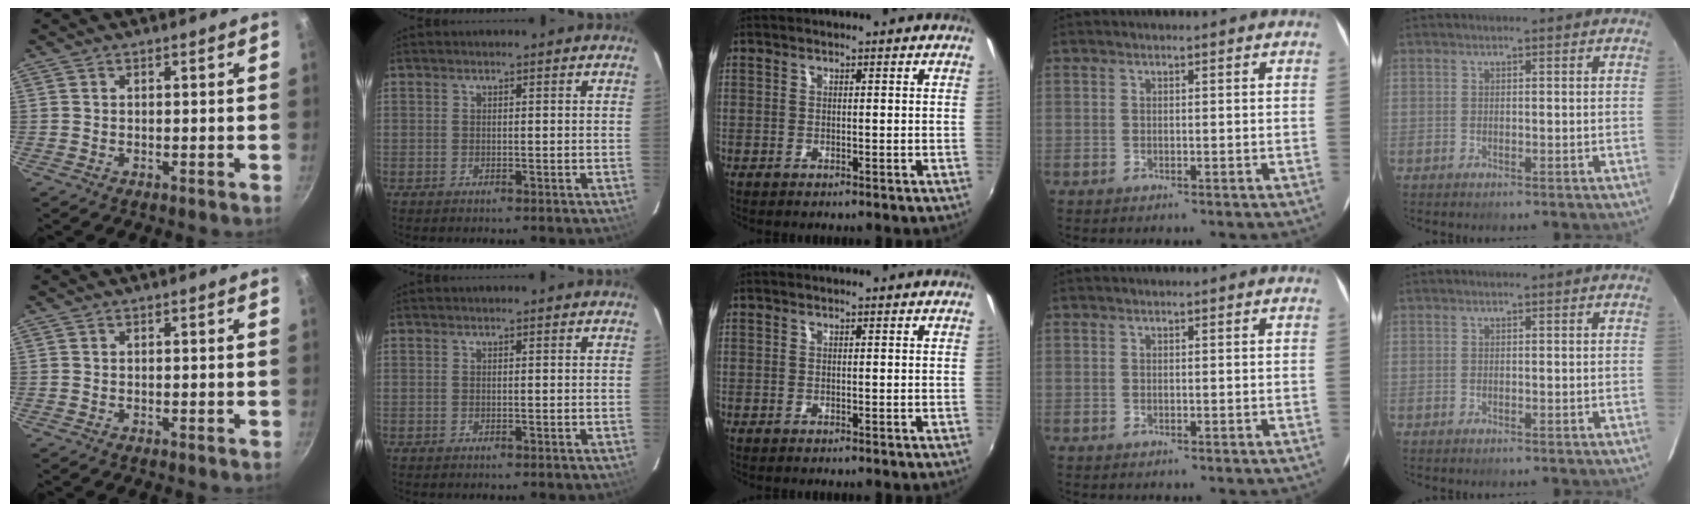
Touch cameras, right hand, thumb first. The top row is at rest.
{}